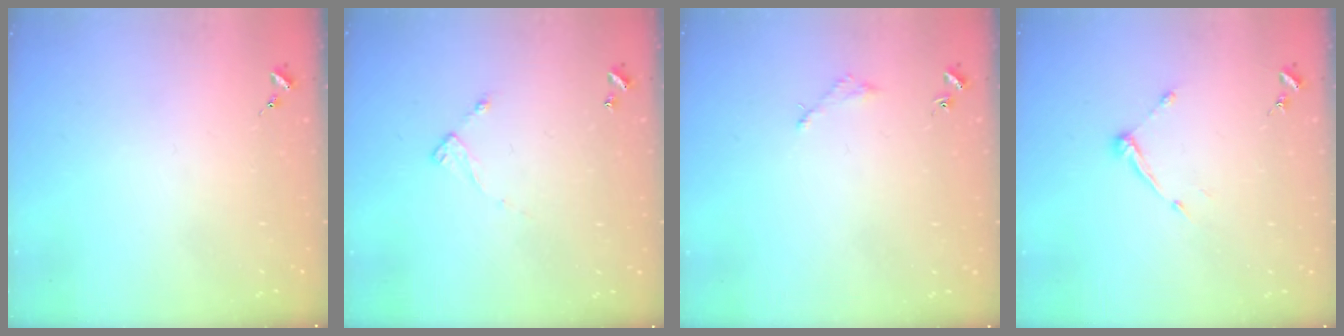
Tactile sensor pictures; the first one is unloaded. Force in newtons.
{"total": 5.2, "press": 5.2, "slide": 0.3}
{"total": 2.0, "press": 2.0, "slide": 0.2}
{"total": 6.7, "press": 6.6, "slide": 0.5}